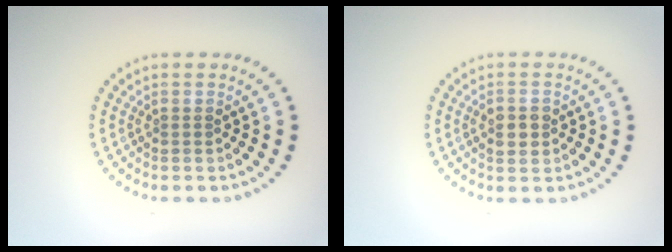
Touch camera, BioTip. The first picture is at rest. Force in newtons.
{"total": 2.5, "press": 2.5, "slide": 0.1}